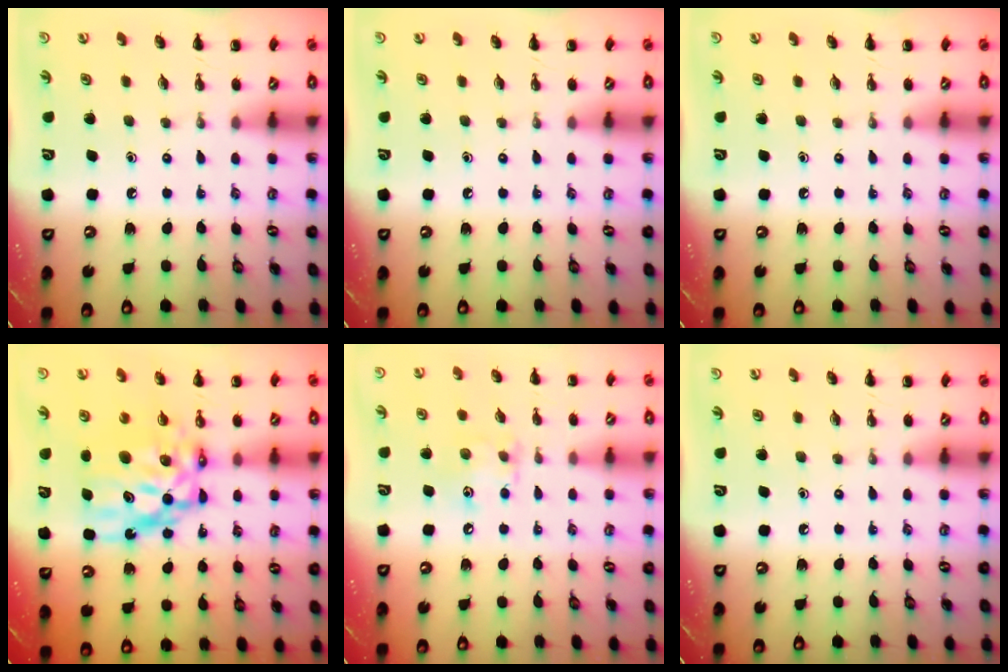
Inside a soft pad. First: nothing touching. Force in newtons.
{"total": 0.0}
{"total": 0.0}
{"total": 12.9, "press": 12.5, "slide": 3.0}
{"total": 7.9, "press": 7.8, "slide": 0.9}
{"total": 0.0}